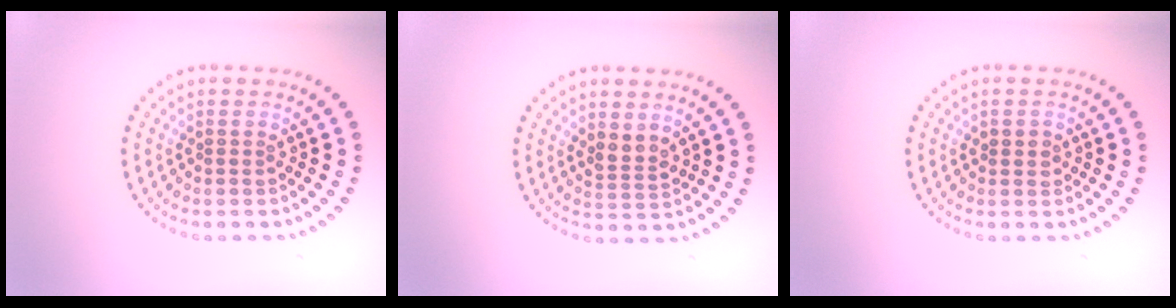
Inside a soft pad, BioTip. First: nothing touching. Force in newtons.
{"total": 1.8, "press": 1.5, "slide": 0.9}
{"total": 1.0, "press": 1.0, "slide": 0.2}